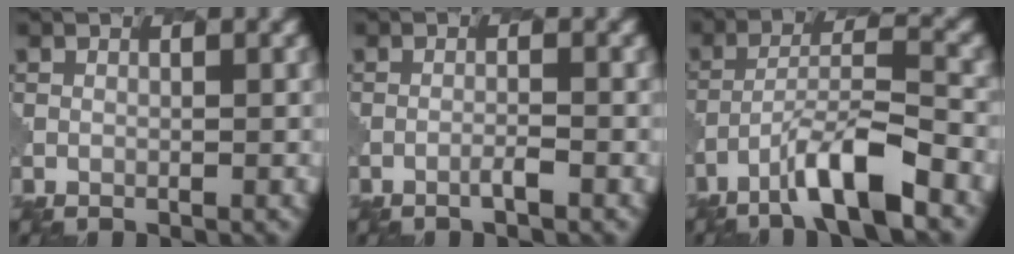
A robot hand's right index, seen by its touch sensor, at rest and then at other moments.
{"total": 0.9, "force": [-0.5, 0.1, 0.7], "torque": [-0.008, 0.006, -0.013]}
{"total": 7.0, "force": [-4.5, 1.4, 5.2], "torque": [-0.089, 0.009, -0.077]}